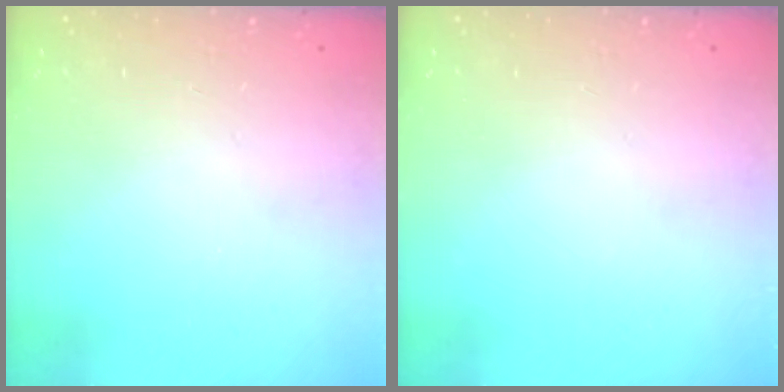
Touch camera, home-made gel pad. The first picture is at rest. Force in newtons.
{"total": 0.0}